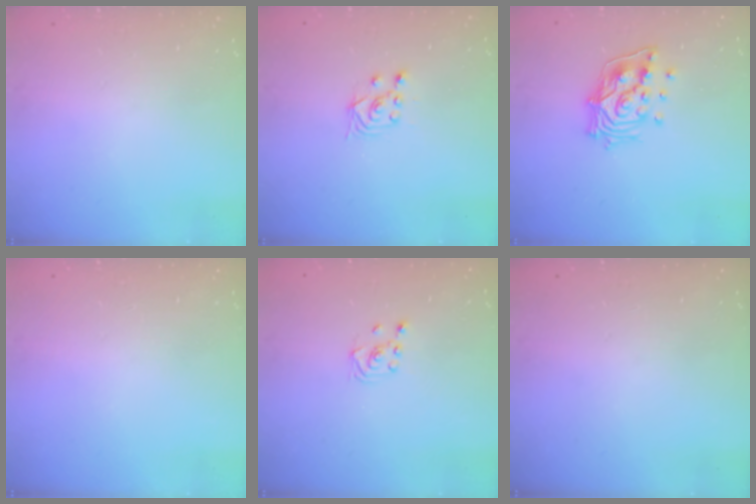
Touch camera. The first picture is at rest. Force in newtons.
{"total": 2.5, "press": 2.2, "slide": 1.2}
{"total": 12.9, "press": 12.8, "slide": 1.8}
{"total": 0.0}
{"total": 2.3, "press": 2.2, "slide": 0.7}
{"total": 0.0}